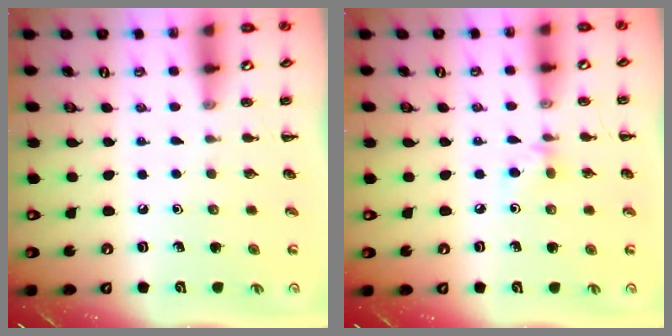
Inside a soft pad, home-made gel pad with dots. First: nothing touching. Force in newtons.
{"total": 3.9, "press": 3.7, "slide": 1.3}